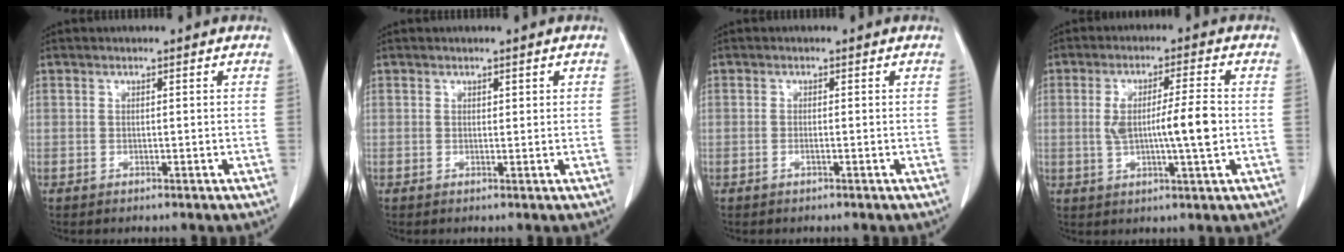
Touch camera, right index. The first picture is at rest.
{"total": 0.9, "force": [0.5, 0.4, 0.6], "torque": [-0.004, 0.001, 0.006]}
{"total": 0.6, "force": [-0.2, 0.0, 0.5], "torque": [-0.012, -0.001, -0.004]}
{"total": 8.5, "force": [-0.4, 0.5, 8.5], "torque": [-0.151, 0.004, -0.006]}